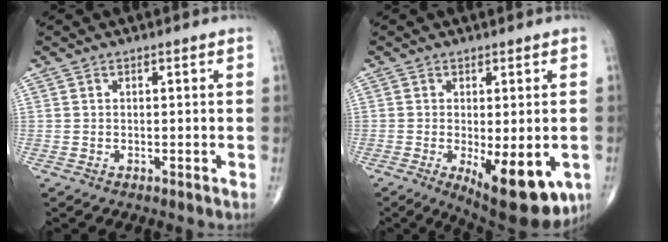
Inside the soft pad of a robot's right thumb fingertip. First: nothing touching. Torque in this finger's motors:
{"motor_torque": [0.53, 1.30, 0.21, -0.29, 0.08]}